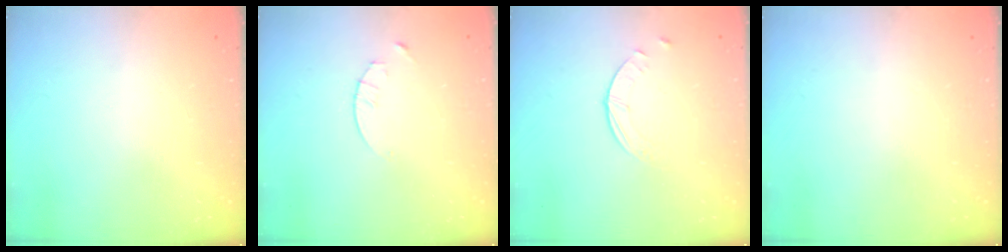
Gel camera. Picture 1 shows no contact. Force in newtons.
{"total": 1.7, "press": 1.6, "slide": 0.2}
{"total": 0.9, "press": 0.9, "slide": 0.2}
{"total": 0.0}